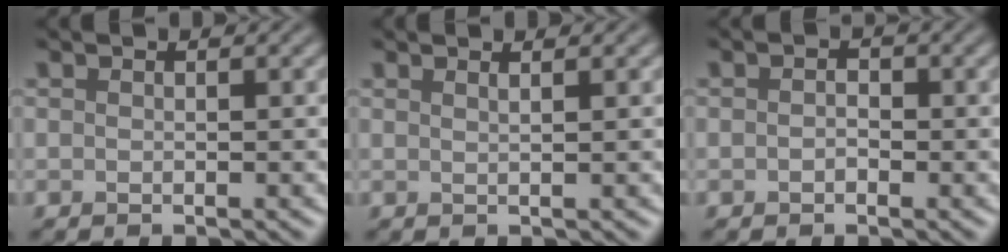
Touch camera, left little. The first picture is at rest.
{"total": 1.7, "force": [1.0, 0.7, 1.1], "torque": [0.000, 0.001, -0.003]}
{"total": 1.0, "force": [-0.2, 0.7, 0.7], "torque": [-0.012, -0.001, -0.007]}